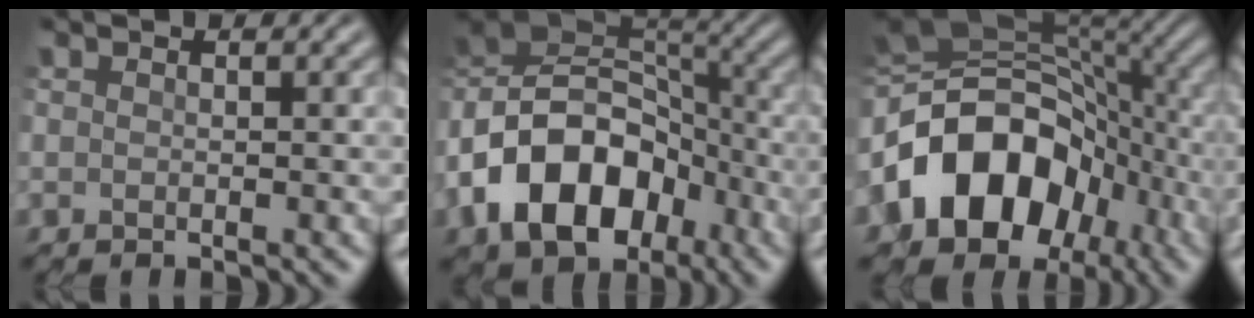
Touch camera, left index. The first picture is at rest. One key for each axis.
{"total": 12.5, "fx": -5.9, "fy": 8.4, "fz": 7.2, "tx": -0.141, "ty": 0.005, "tz": -0.112}
{"total": 12.5, "fx": -4.6, "fy": 9.5, "fz": 6.8, "tx": -0.130, "ty": 0.009, "tz": -0.090}